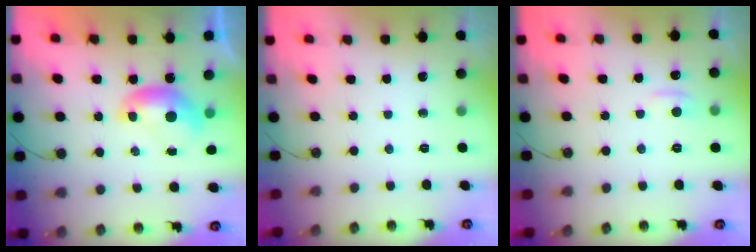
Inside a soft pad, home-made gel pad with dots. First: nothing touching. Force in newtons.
{"total": 0.0}
{"total": 1.7, "press": 1.6, "slide": 0.5}